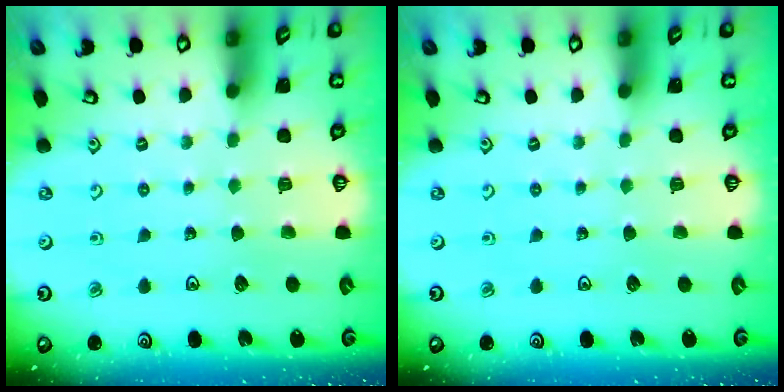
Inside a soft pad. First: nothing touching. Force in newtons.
{"total": 0.0}